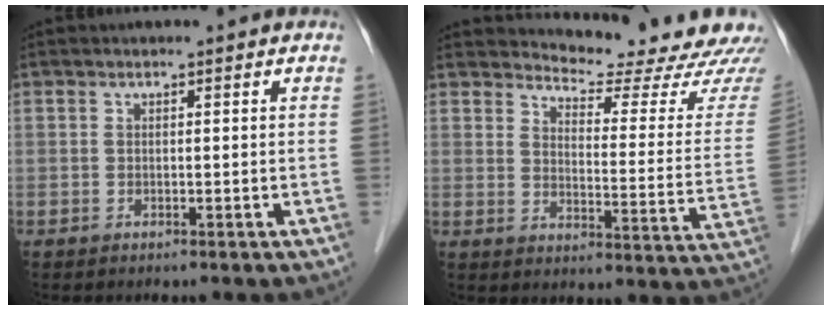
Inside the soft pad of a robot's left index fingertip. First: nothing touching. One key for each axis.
{"total": 17.3, "fx": 16.8, "fy": 1.0, "fz": 4.0, "tx": -0.047, "ty": -0.103, "tz": 0.189}